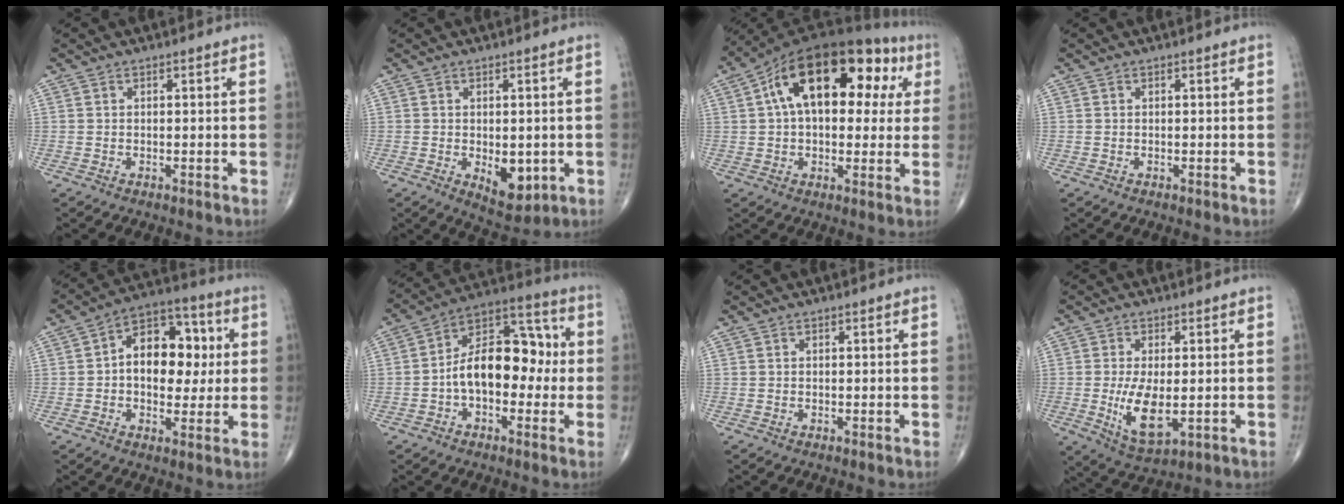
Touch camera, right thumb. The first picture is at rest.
{"total": 7.0, "force": [-1.4, 3.9, 5.7], "torque": [-0.059, -0.013, -0.008]}
{"total": 22.3, "force": [6.1, 12.2, 17.6], "torque": [-0.254, 0.045, 0.086]}
{"total": 0.0}
{"total": 15.4, "force": [1.5, 10.0, 11.6], "torque": [-0.128, 0.025, 0.016]}
{"total": 15.1, "force": [-1.2, 9.1, 12.0], "torque": [-0.165, 0.049, -0.032]}
{"total": 0.0}
{"total": 8.7, "force": [-1.1, 3.8, 7.8], "torque": [-0.140, -0.022, -0.008]}